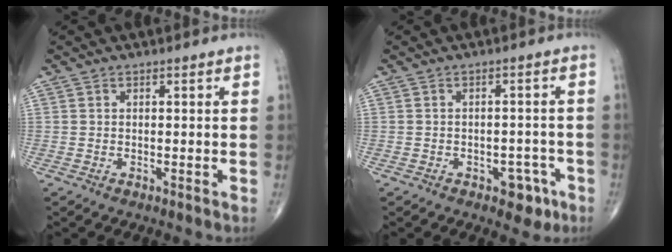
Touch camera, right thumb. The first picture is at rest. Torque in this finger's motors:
{"motor_torque": [0.57, 0.44, 0.14, -0.38, -0.02]}